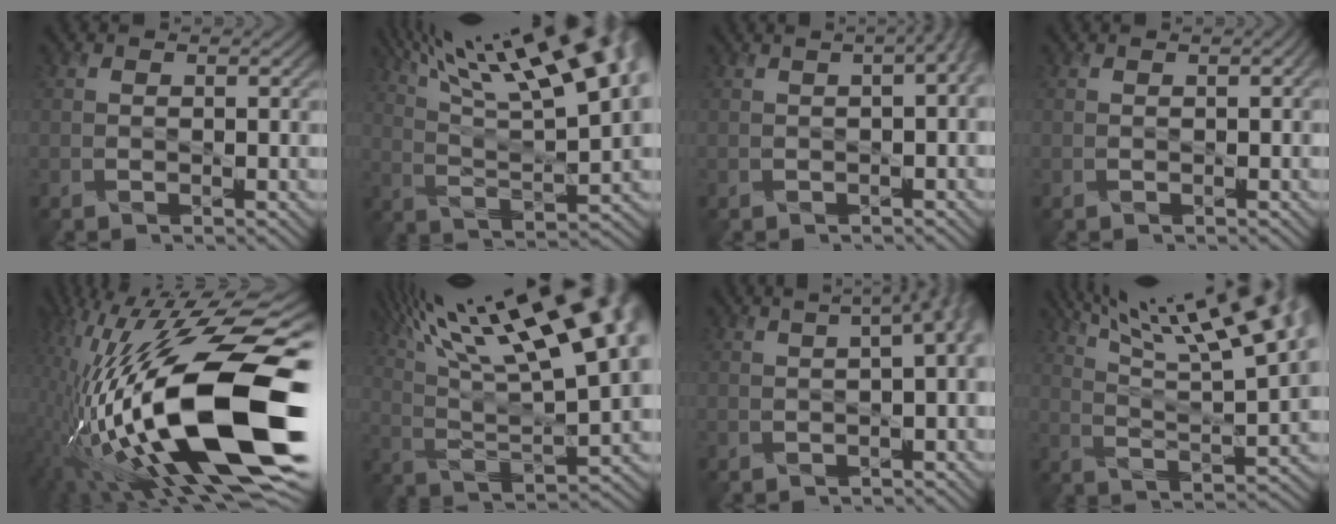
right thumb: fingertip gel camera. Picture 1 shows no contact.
{"total": 21.0, "force": [12.1, 6.6, 15.8], "torque": [-0.284, 0.051, 0.187]}
{"total": 6.0, "force": [0.8, 2.5, 5.4], "torque": [-0.053, 0.016, 0.000]}
{"total": 0.8, "force": [0.1, 0.2, 0.8], "torque": [-0.012, 0.003, 0.001]}
{"total": 22.6, "force": [-3.7, 8.5, 20.6], "torque": [-0.406, 0.014, -0.085]}
{"total": 24.0, "force": [13.5, 7.7, 18.3], "torque": [-0.314, 0.081, 0.211]}
{"total": 8.0, "force": [1.2, 3.1, 7.2], "torque": [-0.072, 0.032, 0.011]}
{"total": 18.6, "force": [11.4, 4.8, 13.9], "torque": [-0.238, 0.032, 0.171]}